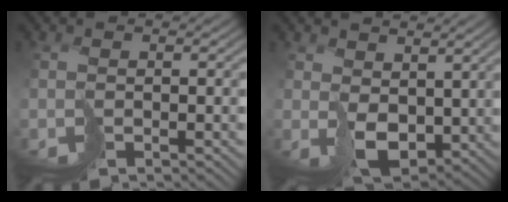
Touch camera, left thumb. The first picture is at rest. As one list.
[{"total": 5.9, "force": [3.0, 3.8, 3.5], "torque": [-0.096, -0.010, 0.068]}]